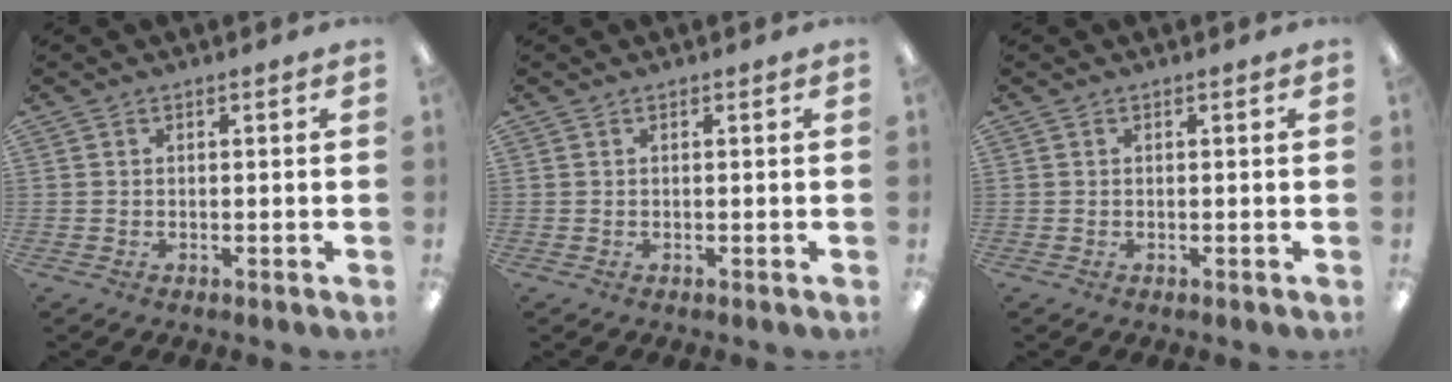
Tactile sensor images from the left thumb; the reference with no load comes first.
{"total": 0.0}
{"total": 0.0}